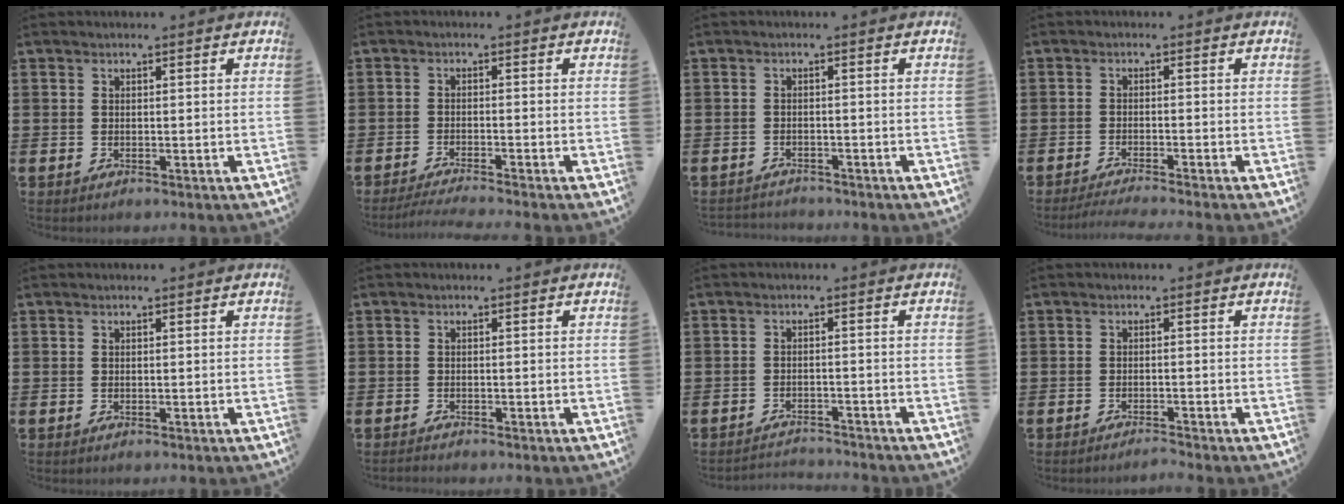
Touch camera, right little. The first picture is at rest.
{"total": 1.9, "force": [-1.6, -0.1, 1.0], "torque": [-0.015, 0.002, -0.031]}
{"total": 1.3, "force": [-1.3, 0.0, -0.2], "torque": [0.000, 0.003, -0.030]}
{"total": 1.1, "force": [-1.0, -0.1, 0.5], "torque": [-0.008, -0.001, -0.019]}
{"total": 0.0}
{"total": 0.5, "force": [-0.5, 0.0, 0.0], "torque": [0.000, -0.002, -0.011]}
{"total": 2.1, "force": [-2.1, 0.0, -0.2], "torque": [-0.002, 0.003, -0.045]}
{"total": 1.1, "force": [-1.0, -0.2, 0.1], "torque": [-0.002, 0.001, -0.021]}